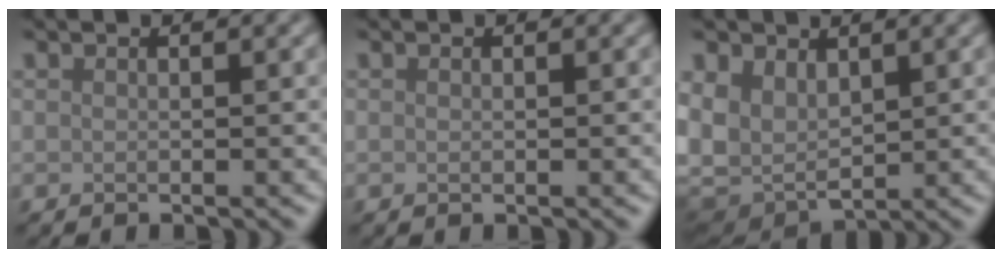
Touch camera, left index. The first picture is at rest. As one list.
[{"total": 0.0}, {"total": 6.6, "force": [1.6, 4.5, 4.6], "torque": [-0.123, -0.004, 0.030]}]